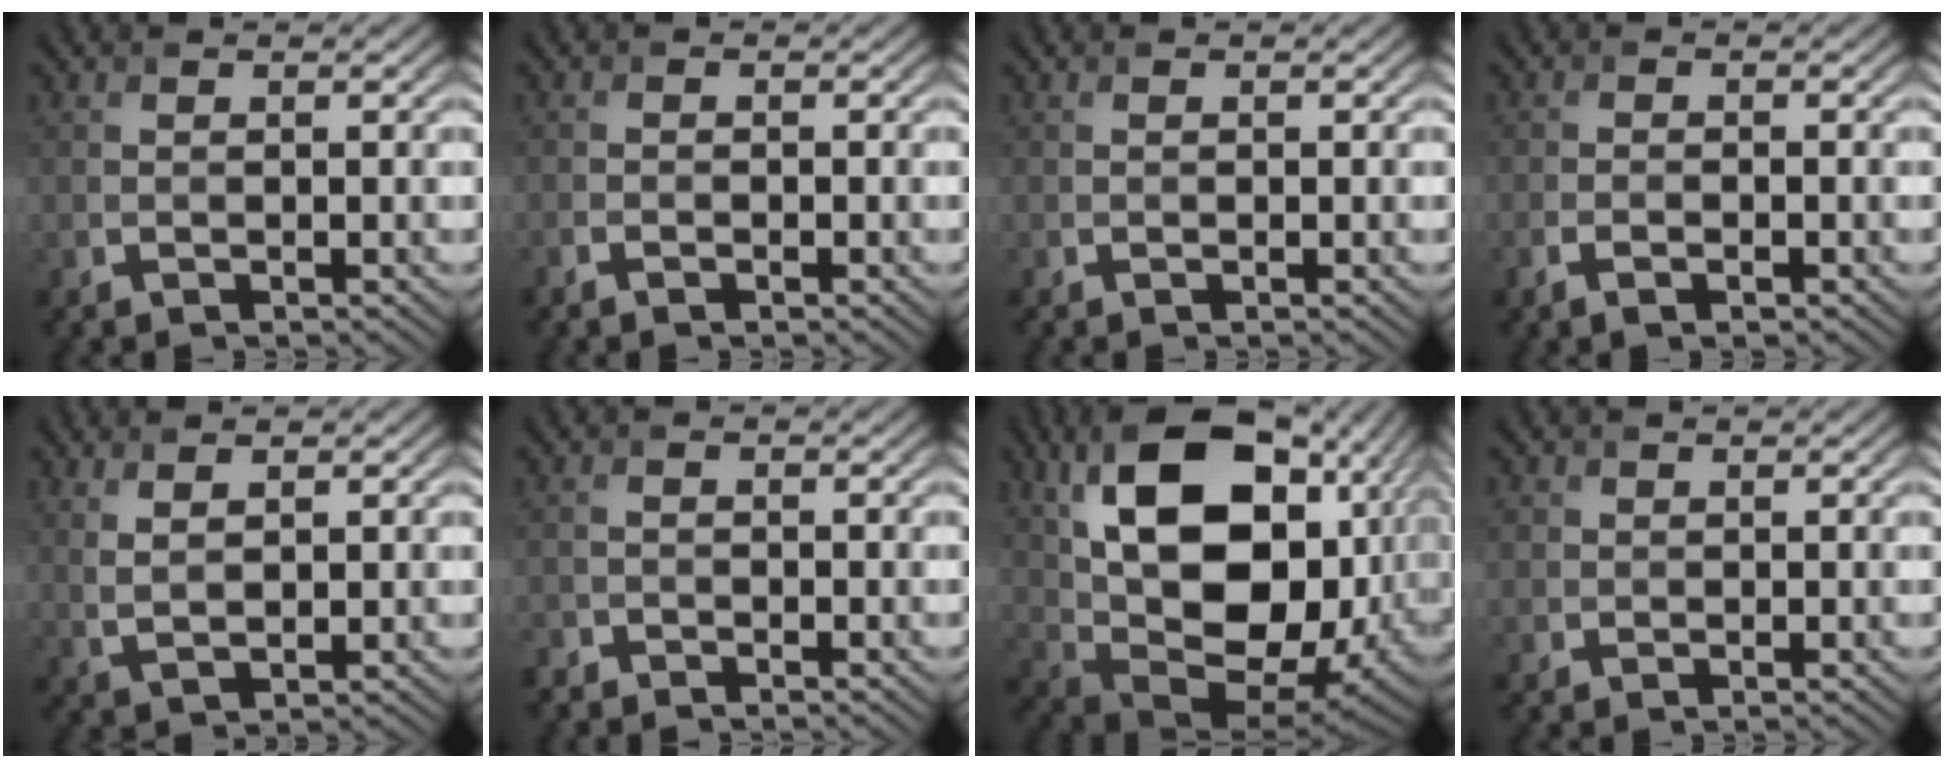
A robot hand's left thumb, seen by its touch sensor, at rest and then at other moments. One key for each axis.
{"total": 1.3, "fx": -0.9, "fy": 0.6, "fz": 0.7, "tx": -0.017, "ty": -0.002, "tz": -0.019}
{"total": 0.0}
{"total": 2.4, "fx": -1.4, "fy": 0.9, "fz": 1.7, "tx": -0.036, "ty": -0.001, "tz": -0.029}
{"total": 3.1, "fx": 1.7, "fy": 1.0, "fz": 2.4, "tx": -0.044, "ty": -0.010, "tz": 0.040}
{"total": 1.7, "fx": -1.6, "fy": 0.5, "fz": 0.1, "tx": -0.004, "ty": -0.006, "tz": -0.039}
{"total": 20.2, "fx": 4.5, "fy": 12.2, "fz": 15.4, "tx": -0.301, "ty": 0.006, "tz": 0.089}
{"total": 1.1, "fx": 0.2, "fy": 1.1, "fz": 0.2, "tx": -0.002, "ty": -0.004, "tz": 0.003}